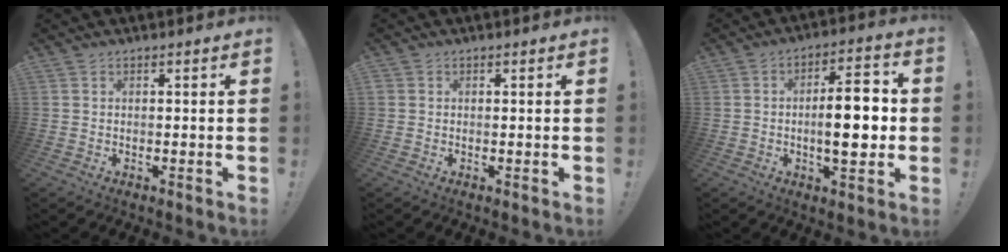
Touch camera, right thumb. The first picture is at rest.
{"total": 0.7, "force": [0.2, 0.7, 0.0], "torque": [-0.008, 0.005, 0.005]}
{"total": 13.4, "force": [-1.0, 4.7, 12.5], "torque": [-0.181, 0.005, -0.025]}